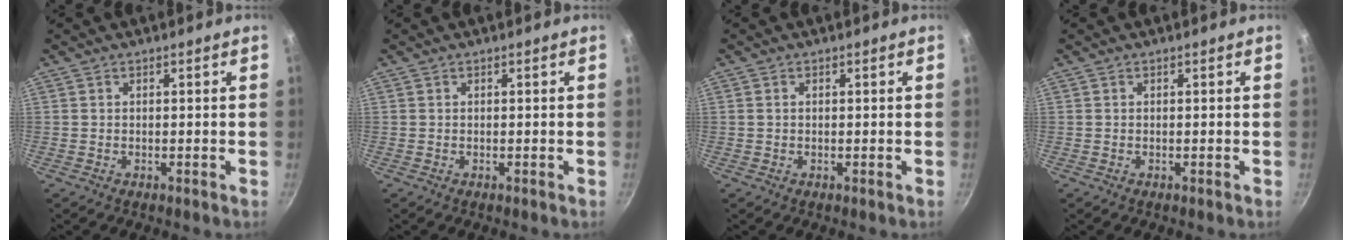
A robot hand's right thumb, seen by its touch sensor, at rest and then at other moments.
{"total": 0.0}
{"total": 0.7, "force": [0.1, 0.5, 0.4], "torque": [-0.007, 0.003, 0.001]}
{"total": 0.0}